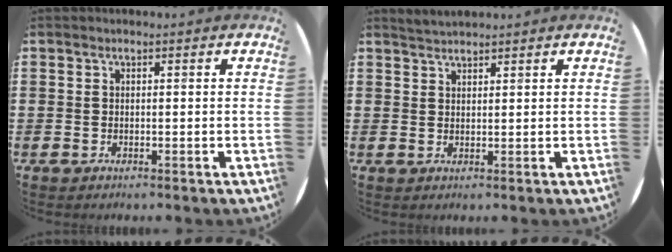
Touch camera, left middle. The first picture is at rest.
{"total": 1.8, "force": [1.7, 0.1, 0.1], "torque": [-0.004, 0.003, 0.034]}